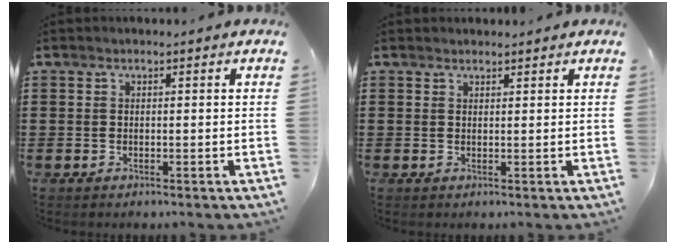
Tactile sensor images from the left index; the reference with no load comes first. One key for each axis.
{"total": 1.2, "fx": 1.1, "fy": 0.3, "fz": 0.0, "tx": -0.002, "ty": 0.001, "tz": 0.022}